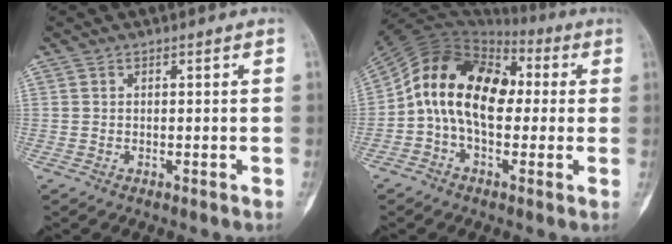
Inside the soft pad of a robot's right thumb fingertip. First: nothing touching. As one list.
[{"total": 16.9, "force": [0.7, 10.7, 13.1], "torque": [-0.203, 0.039, 0.003]}]